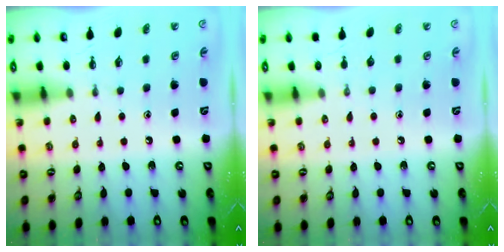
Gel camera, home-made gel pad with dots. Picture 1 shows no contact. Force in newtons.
{"total": 0.0}